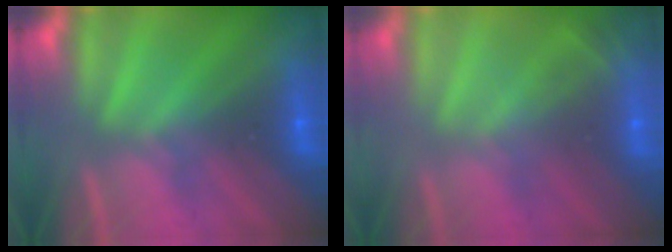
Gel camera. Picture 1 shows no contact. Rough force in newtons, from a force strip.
{"total": 2.0}